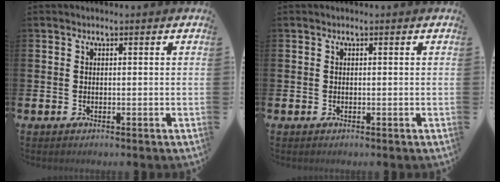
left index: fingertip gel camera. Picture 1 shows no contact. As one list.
[{"total": 0.0}]